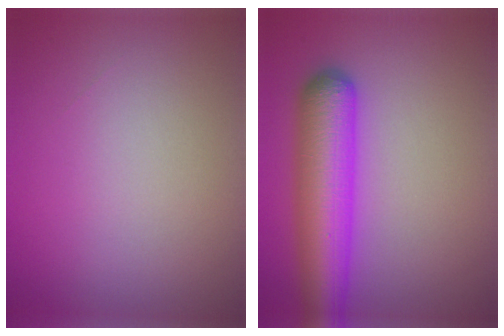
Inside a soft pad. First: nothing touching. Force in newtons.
{"total": 7.5, "press": 7.5, "slide": 0.2}